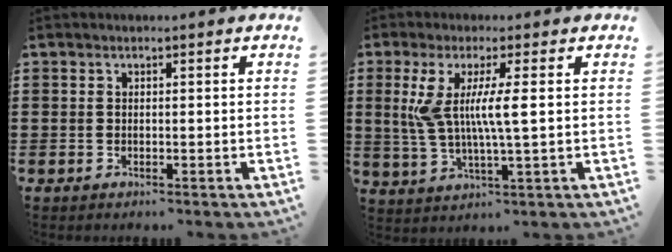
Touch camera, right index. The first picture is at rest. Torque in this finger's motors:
{"motor_torque": [1.24, 0.20, 0.38, 0.21]}